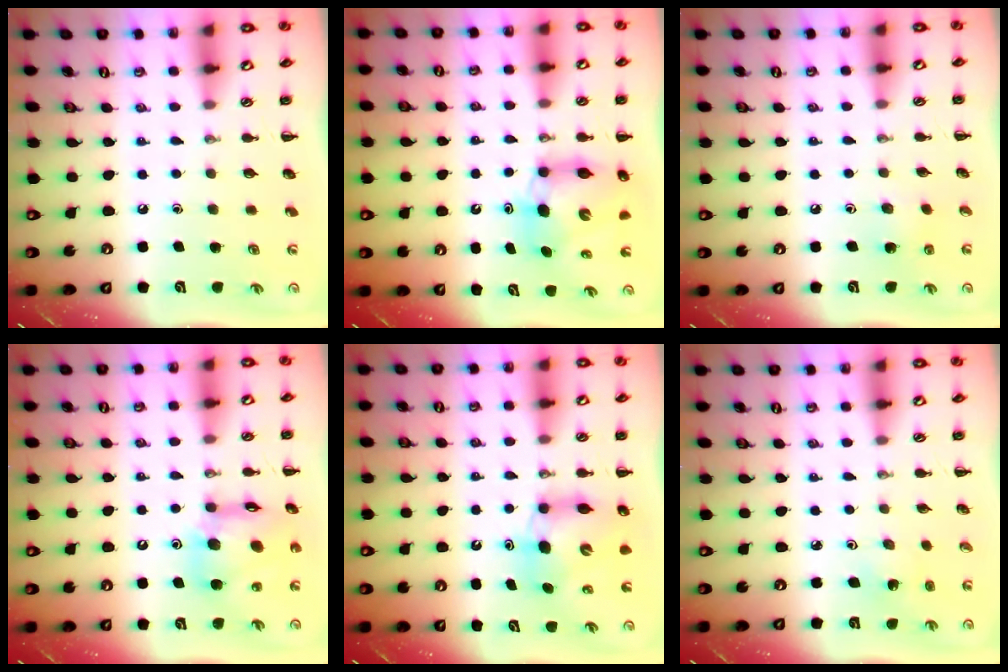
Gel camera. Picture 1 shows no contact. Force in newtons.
{"total": 6.8, "press": 6.6, "slide": 1.8}
{"total": 3.7, "press": 3.6, "slide": 0.9}
{"total": 14.5, "press": 14.0, "slide": 3.8}
{"total": 6.8, "press": 6.6, "slide": 1.7}
{"total": 2.7, "press": 2.6, "slide": 0.9}